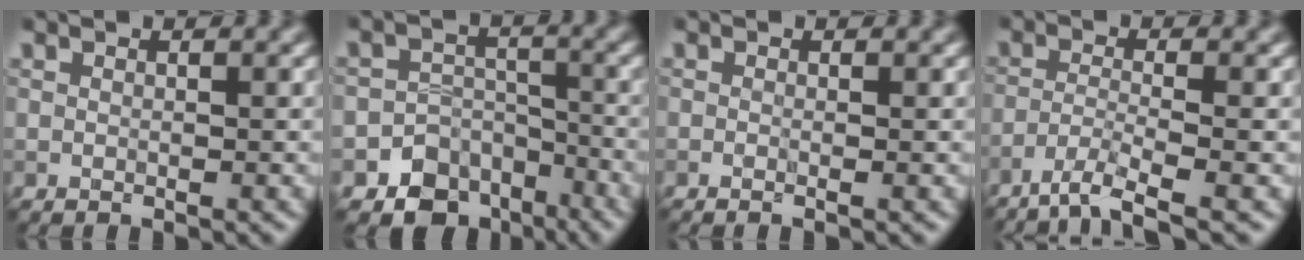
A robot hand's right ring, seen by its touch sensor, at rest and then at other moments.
{"total": 6.2, "force": [-3.8, 4.5, 1.9], "torque": [-0.005, 0.001, -0.062]}
{"total": 0.7, "force": [-0.1, 0.2, 0.7], "torque": [-0.009, -0.009, -0.006]}
{"total": 3.7, "force": [-2.6, 0.4, 2.5], "torque": [-0.045, -0.002, -0.059]}